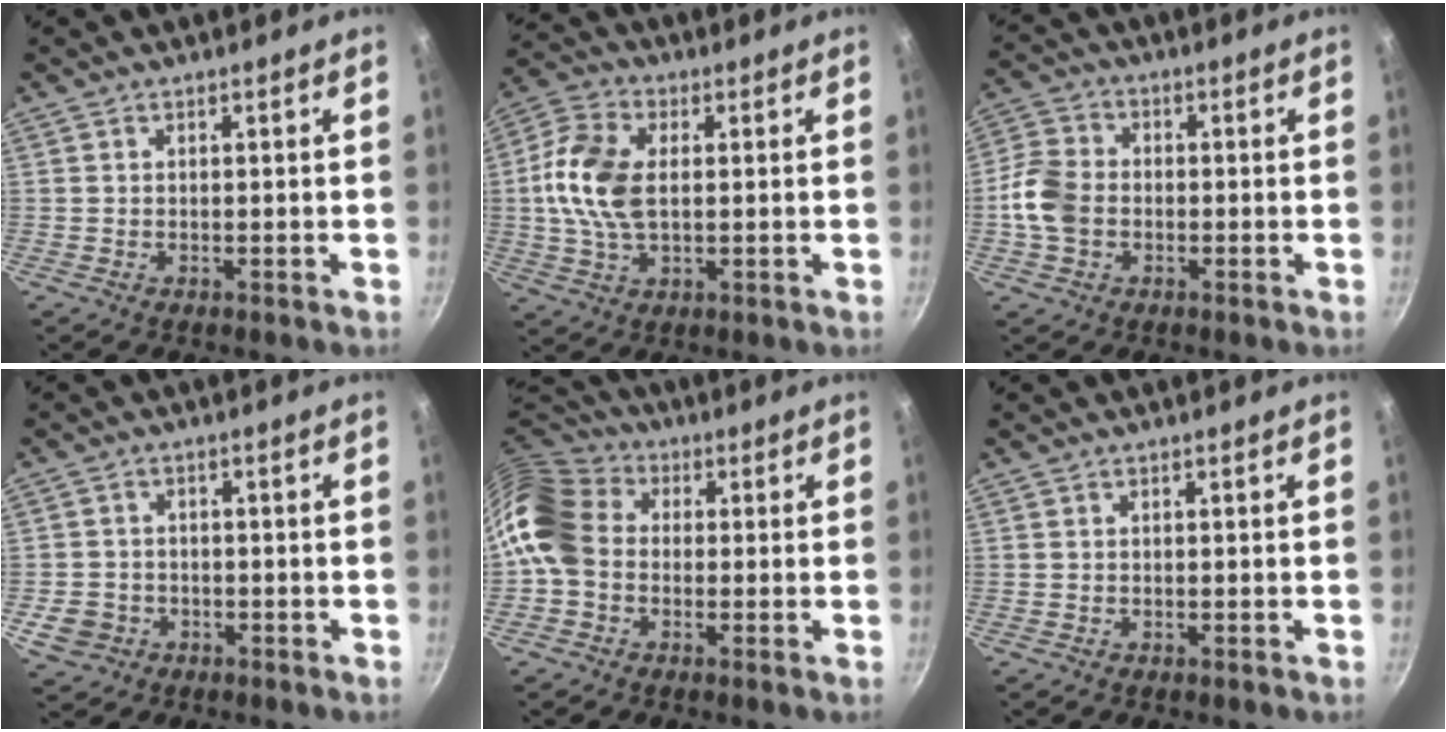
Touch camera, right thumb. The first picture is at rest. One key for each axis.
{"total": 12.3, "fx": 0.8, "fy": 7.3, "fz": 9.9, "tx": -0.192, "ty": 0.015, "tz": 0.007}
{"total": 8.3, "fx": -1.5, "fy": 6.3, "fz": 5.1, "tx": -0.091, "ty": 0.016, "tz": -0.041}
{"total": 5.2, "fx": -1.8, "fy": 4.5, "fz": 1.9, "tx": -0.031, "ty": 0.018, "tz": -0.026}
{"total": 12.3, "fx": -0.5, "fy": 9.9, "fz": 7.3, "tx": -0.126, "ty": 0.026, "tz": -0.033}
{"total": 0.0}